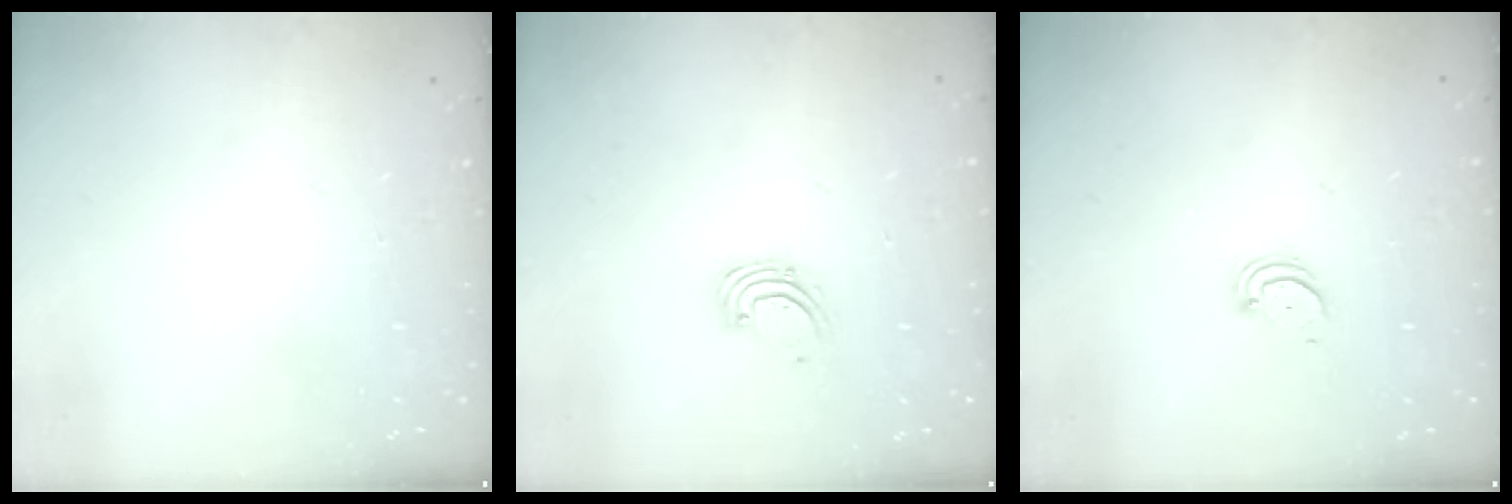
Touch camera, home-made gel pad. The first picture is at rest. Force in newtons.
{"total": 2.3, "press": 2.3, "slide": 0.2}
{"total": 2.0, "press": 2.0, "slide": 0.2}